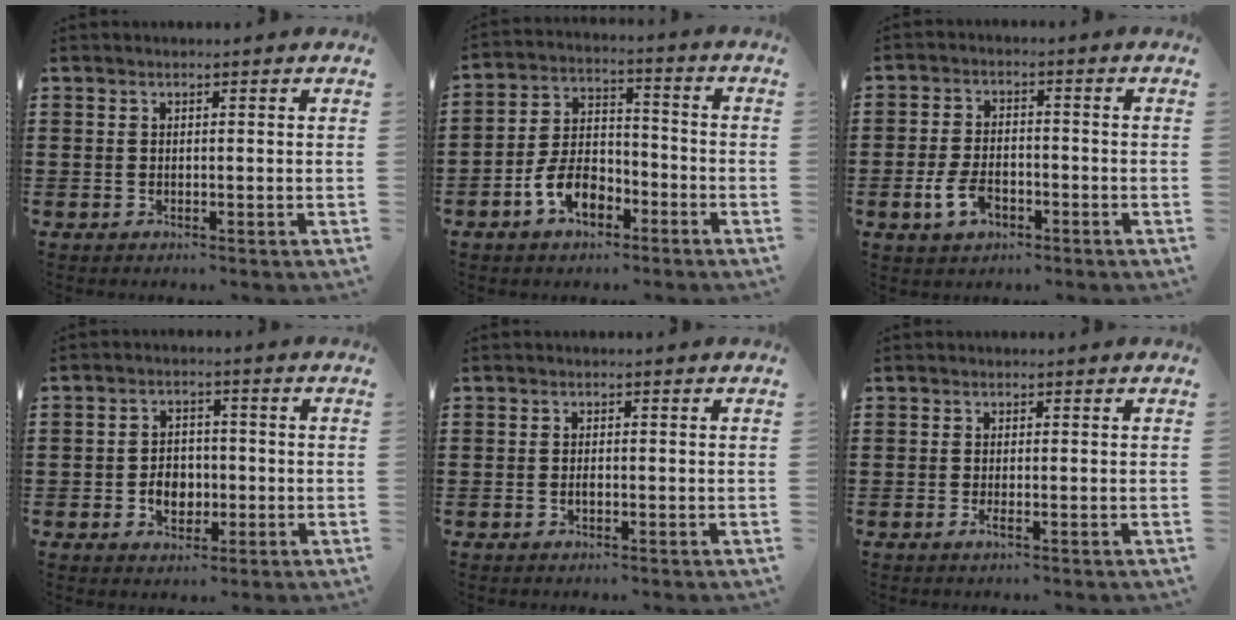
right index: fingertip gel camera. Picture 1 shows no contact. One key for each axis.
{"total": 7.7, "fx": -4.0, "fy": 4.5, "fz": 4.8, "tx": -0.107, "ty": 0.010, "tz": -0.078}
{"total": 4.7, "fx": -1.8, "fy": 2.7, "fz": 3.4, "tx": -0.078, "ty": -0.003, "tz": -0.035}
{"total": 4.2, "fx": -1.1, "fy": 3.2, "fz": 2.5, "tx": -0.038, "ty": -0.004, "tz": -0.024}
{"total": 1.0, "fx": -0.3, "fy": 0.3, "fz": 0.9, "tx": -0.019, "ty": -0.007, "tz": -0.004}
{"total": 1.0, "fx": -0.5, "fy": 0.0, "fz": 0.9, "tx": -0.026, "ty": -0.010, "tz": -0.009}